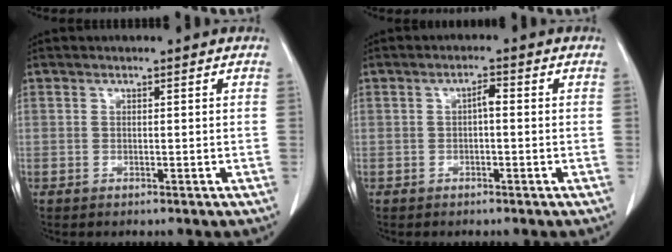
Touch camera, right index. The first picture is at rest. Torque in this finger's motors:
{"motor_torque": [0.55, -0.15, 0.23, 0.07]}